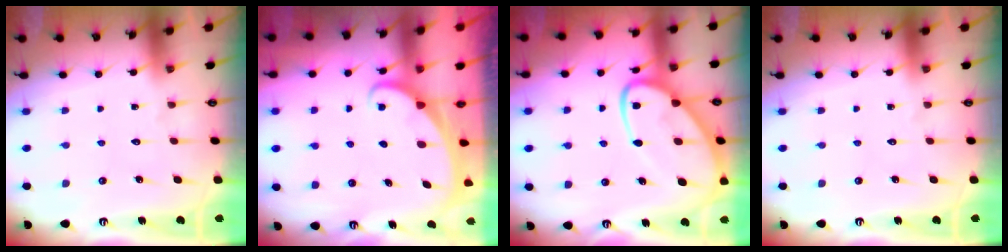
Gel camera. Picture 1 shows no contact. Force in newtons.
{"total": 1.7, "press": 1.7, "slide": 0.1}
{"total": 13.8, "press": 13.8, "slide": 1.0}
{"total": 0.0}